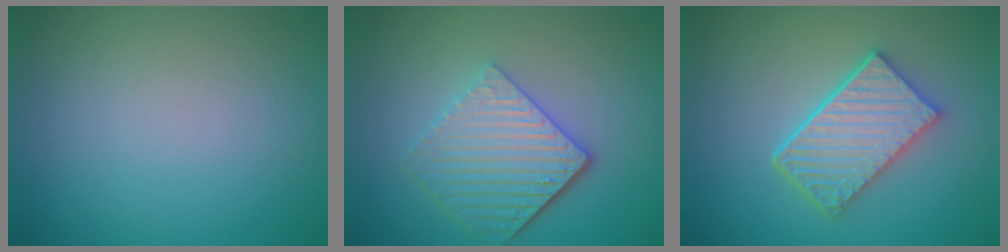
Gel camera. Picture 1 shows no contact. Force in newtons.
{"total": 5.0, "press": 4.0, "slide": 3.0}
{"total": 5.3, "press": 4.3, "slide": 3.2}